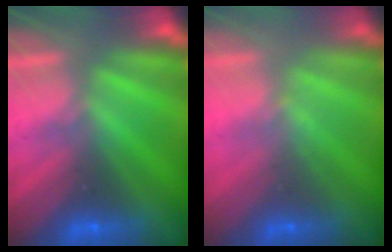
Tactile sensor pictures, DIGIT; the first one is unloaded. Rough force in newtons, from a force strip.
{"total": 1.8}